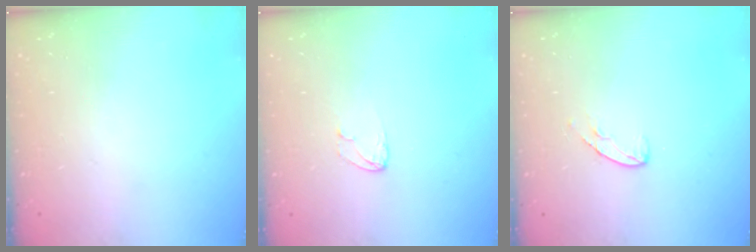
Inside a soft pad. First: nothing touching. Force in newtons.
{"total": 4.0, "press": 4.0, "slide": 0.3}
{"total": 5.8, "press": 5.8, "slide": 0.4}